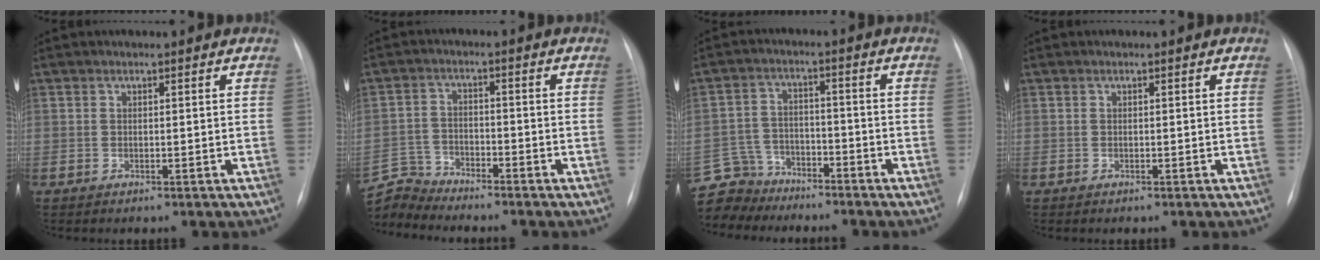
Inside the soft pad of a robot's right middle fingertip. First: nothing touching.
{"total": 6.5, "force": [-6.4, 0.0, -1.0], "torque": [0.010, 0.009, -0.125]}
{"total": 8.7, "force": [-7.9, 3.6, -0.4], "torque": [-0.003, 0.013, -0.148]}
{"total": 0.0}